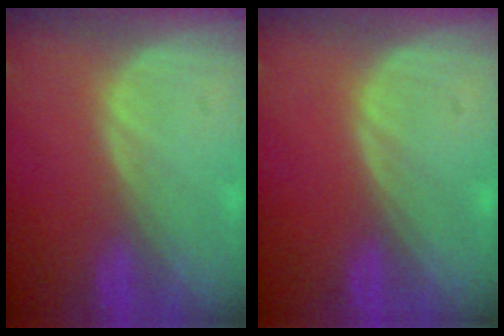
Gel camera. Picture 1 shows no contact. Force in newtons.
{"total": 0.0}